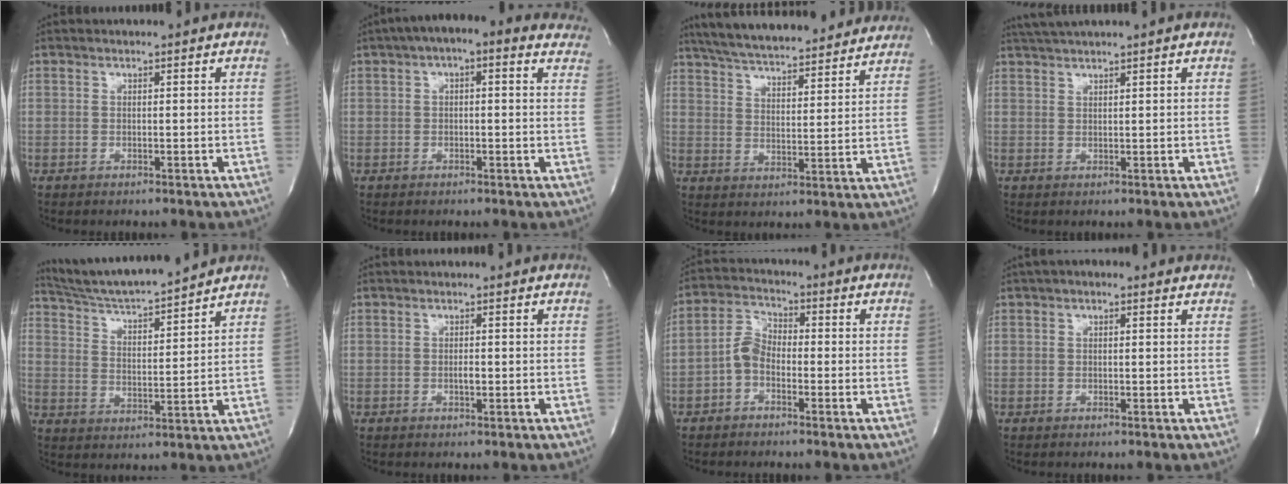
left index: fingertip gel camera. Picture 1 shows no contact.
{"total": 12.4, "force": [8.3, 4.4, 8.1], "torque": [-0.115, 0.043, 0.095]}
{"total": 25.1, "force": [22.7, 4.0, 10.0], "torque": [-0.170, 0.007, 0.308]}
{"total": 4.8, "force": [4.3, -0.8, 2.0], "torque": [-0.034, 0.028, 0.076]}
{"total": 9.1, "force": [8.7, -0.3, 2.7], "torque": [-0.062, 0.011, 0.143]}
{"total": 0.7, "force": [-0.3, 0.1, 0.6], "torque": [-0.014, -0.007, -0.004]}
{"total": 4.4, "force": [-2.0, 2.7, 2.9], "torque": [-0.068, 0.006, -0.045]}
{"total": 3.0, "force": [2.1, 1.3, 1.8], "torque": [-0.028, 0.028, 0.027]}